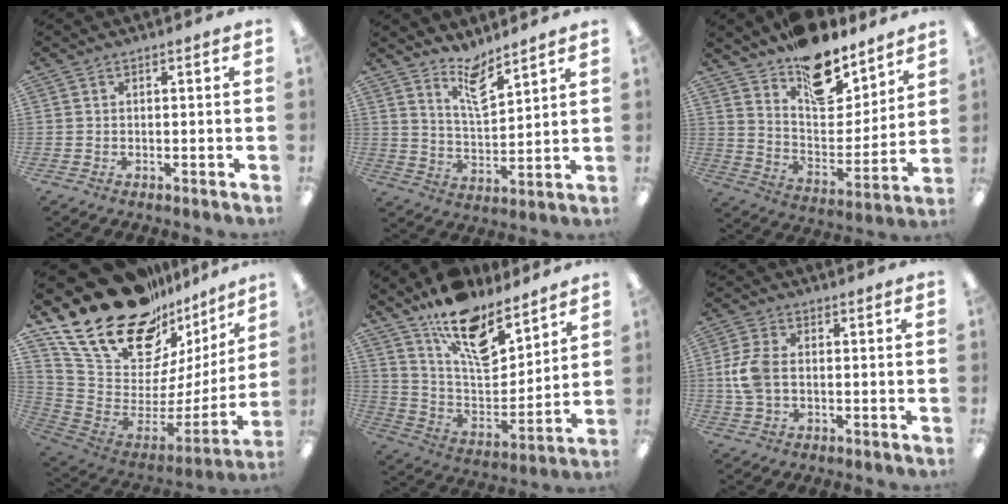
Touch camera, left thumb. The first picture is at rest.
{"total": 9.5, "force": [7.6, 2.9, 4.8], "torque": [-0.082, -0.047, 0.134]}
{"total": 17.2, "force": [13.4, 8.1, 7.1], "torque": [-0.104, -0.103, 0.236]}
{"total": 27.1, "force": [18.9, 12.8, 14.6], "torque": [-0.239, -0.128, 0.358]}
{"total": 16.8, "force": [11.9, 7.6, 9.1], "torque": [-0.155, -0.084, 0.213]}
{"total": 7.8, "force": [0.0, 4.9, 6.1], "torque": [-0.134, 0.002, -0.005]}